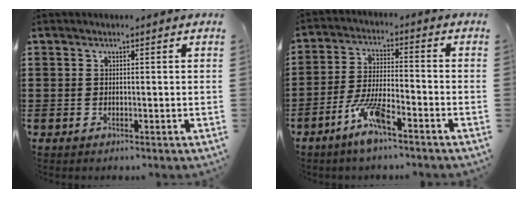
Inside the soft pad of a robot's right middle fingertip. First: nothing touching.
{"total": 7.6, "force": [-4.8, 1.6, 5.7], "torque": [-0.123, -0.003, -0.090]}